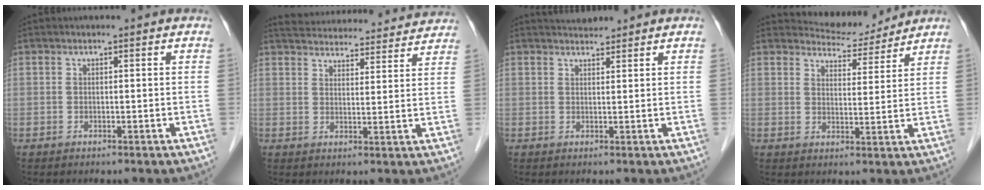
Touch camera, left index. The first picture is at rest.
{"total": 22.3, "force": [21.2, 4.2, 5.7], "torque": [-0.092, 0.013, 0.271]}
{"total": 2.6, "force": [2.6, 0.4, 0.2], "torque": [-0.007, 0.014, 0.045]}
{"total": 6.2, "force": [6.1, 1.0, -0.3], "torque": [-0.001, -0.002, 0.085]}